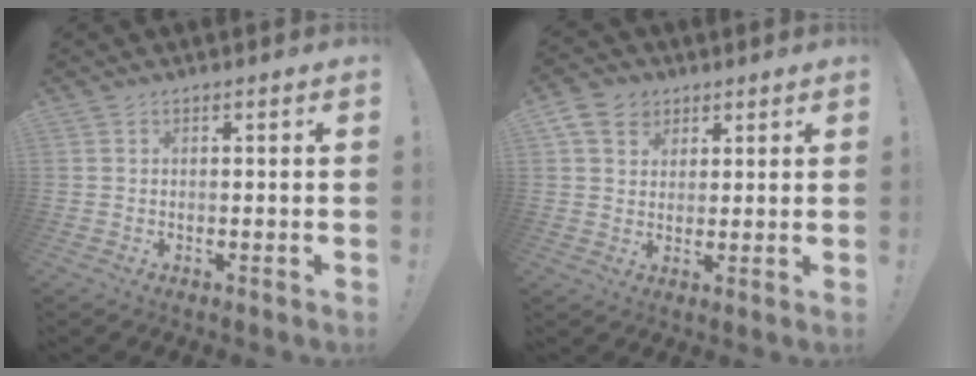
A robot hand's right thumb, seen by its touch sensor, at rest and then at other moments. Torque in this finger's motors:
{"motor_torque": [-0.09, 0.09, 0.18, -0.12, 0.15]}